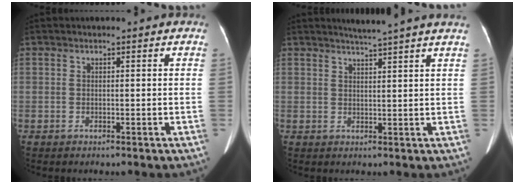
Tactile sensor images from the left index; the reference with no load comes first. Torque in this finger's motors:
{"motor_torque": [-0.21, -1.56, -0.05, 0.00]}